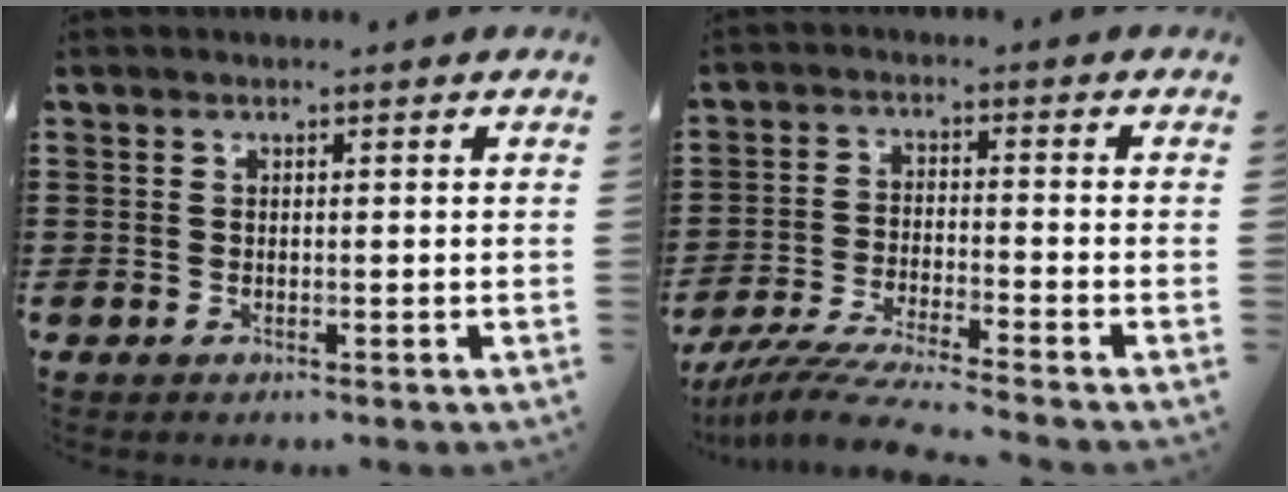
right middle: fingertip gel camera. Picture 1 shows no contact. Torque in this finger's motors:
{"motor_torque": [1.42, -0.71, 0.30, 0.04]}